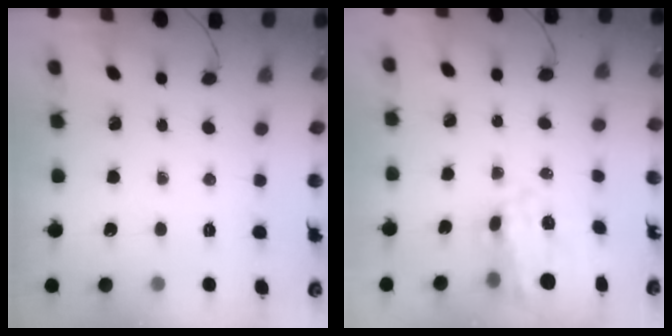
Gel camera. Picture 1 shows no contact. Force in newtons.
{"total": 15.3, "press": 14.9, "slide": 3.6}